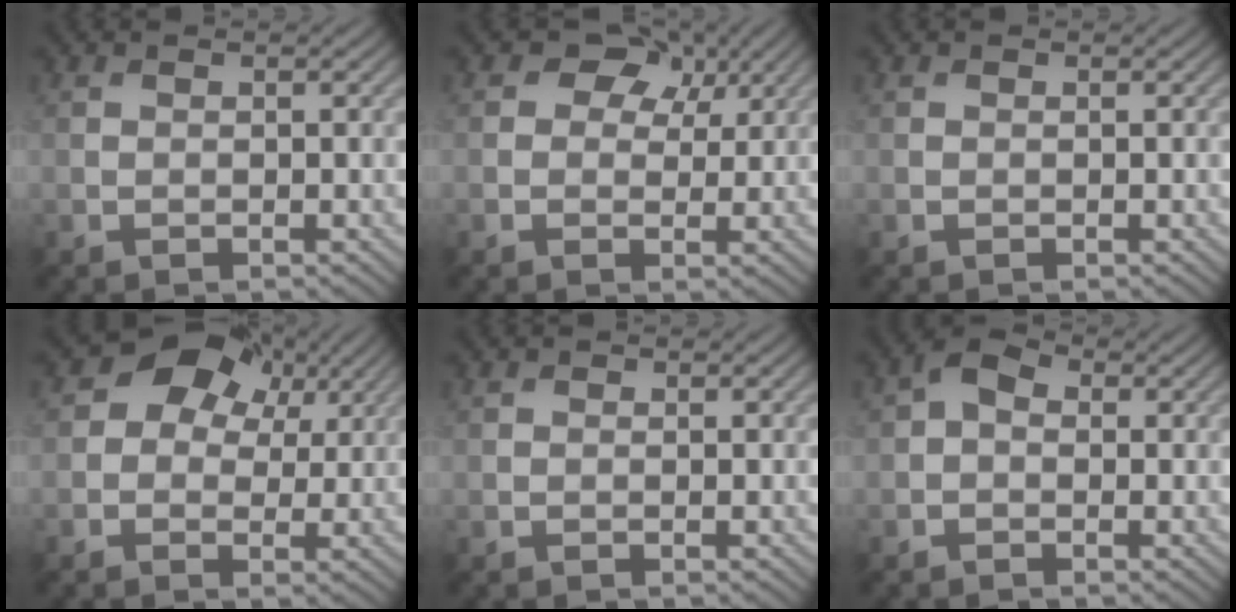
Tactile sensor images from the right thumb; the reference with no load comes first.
{"total": 5.8, "force": [2.6, 4.1, 3.1], "torque": [-0.058, 0.012, 0.026]}
{"total": 0.0}
{"total": 8.1, "force": [3.0, 6.1, 4.4], "torque": [-0.087, 0.020, 0.035]}
{"total": 0.0}
{"total": 2.7, "force": [0.2, 1.9, 1.9], "torque": [-0.037, 0.010, -0.005]}